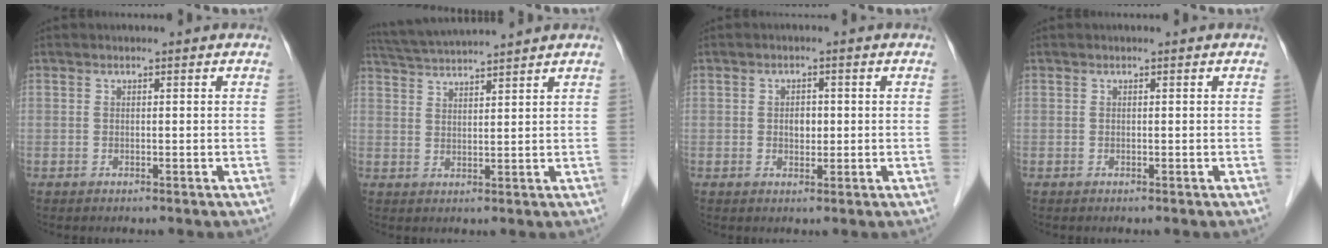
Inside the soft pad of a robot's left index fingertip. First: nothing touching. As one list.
[{"total": 8.5, "force": [7.9, -1.3, 2.7], "torque": [-0.058, 0.024, 0.133]}, {"total": 2.1, "force": [0.1, 1.5, 1.5], "torque": [-0.024, 0.003, 0.003]}, {"total": 0.0}]